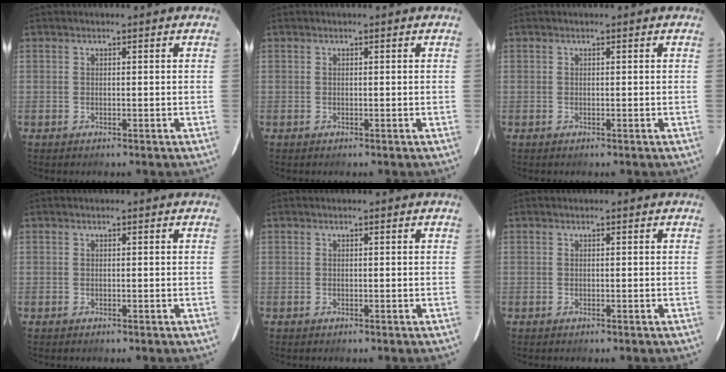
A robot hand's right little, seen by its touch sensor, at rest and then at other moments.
{"total": 0.0}
{"total": 0.0}
{"total": 0.0}
{"total": 0.0}
{"total": 0.0}